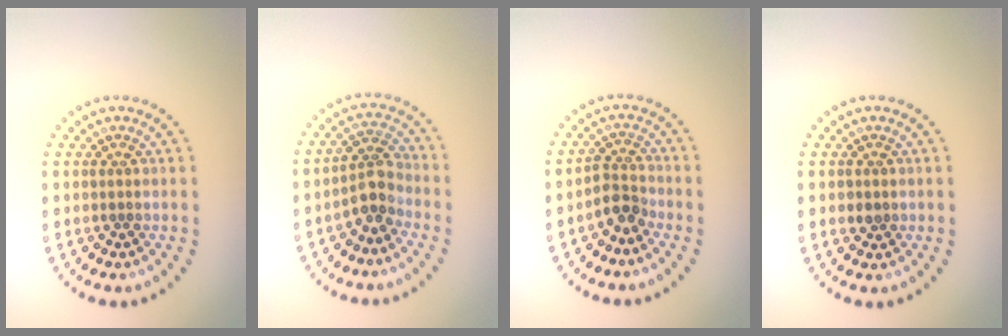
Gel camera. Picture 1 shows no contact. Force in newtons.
{"total": 2.7, "press": 2.2, "slide": 1.6}
{"total": 2.4, "press": 1.8, "slide": 1.6}
{"total": 1.2, "press": 1.1, "slide": 0.4}